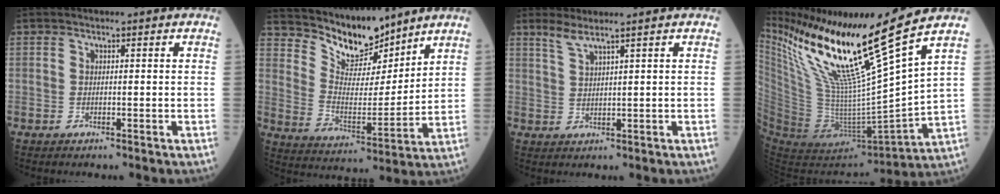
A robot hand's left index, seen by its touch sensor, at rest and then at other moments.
{"total": 10.3, "force": [9.5, 2.9, 2.7], "torque": [-0.057, -0.003, 0.181]}
{"total": 2.5, "force": [2.1, -0.6, 1.3], "torque": [-0.034, 0.001, 0.046]}
{"total": 21.4, "force": [14.2, -1.3, 16.0], "torque": [-0.278, -0.028, 0.262]}